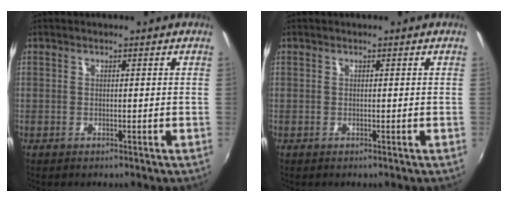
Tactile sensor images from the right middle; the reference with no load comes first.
{"total": 0.0}